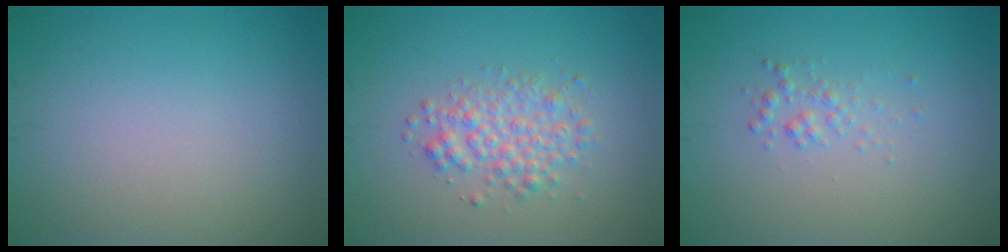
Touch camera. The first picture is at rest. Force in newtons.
{"total": 3.0, "press": 3.0, "slide": 0.1}
{"total": 1.1, "press": 1.1, "slide": 0.1}